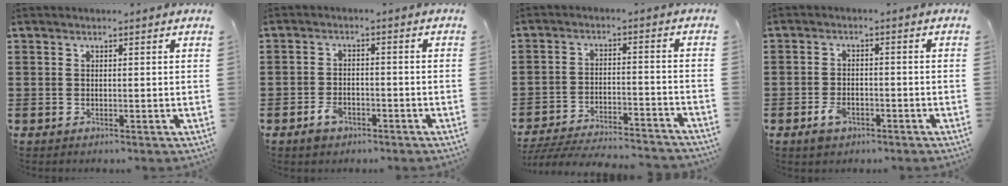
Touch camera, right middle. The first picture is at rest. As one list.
[{"total": 3.0, "force": [-2.0, 1.6, 1.5], "torque": [-0.029, 0.005, -0.039]}, {"total": 5.7, "force": [-5.5, 0.1, 1.4], "torque": [-0.032, -0.002, -0.111]}, {"total": 3.2, "force": [-1.8, 1.7, 2.0], "torque": [-0.043, 0.002, -0.036]}]